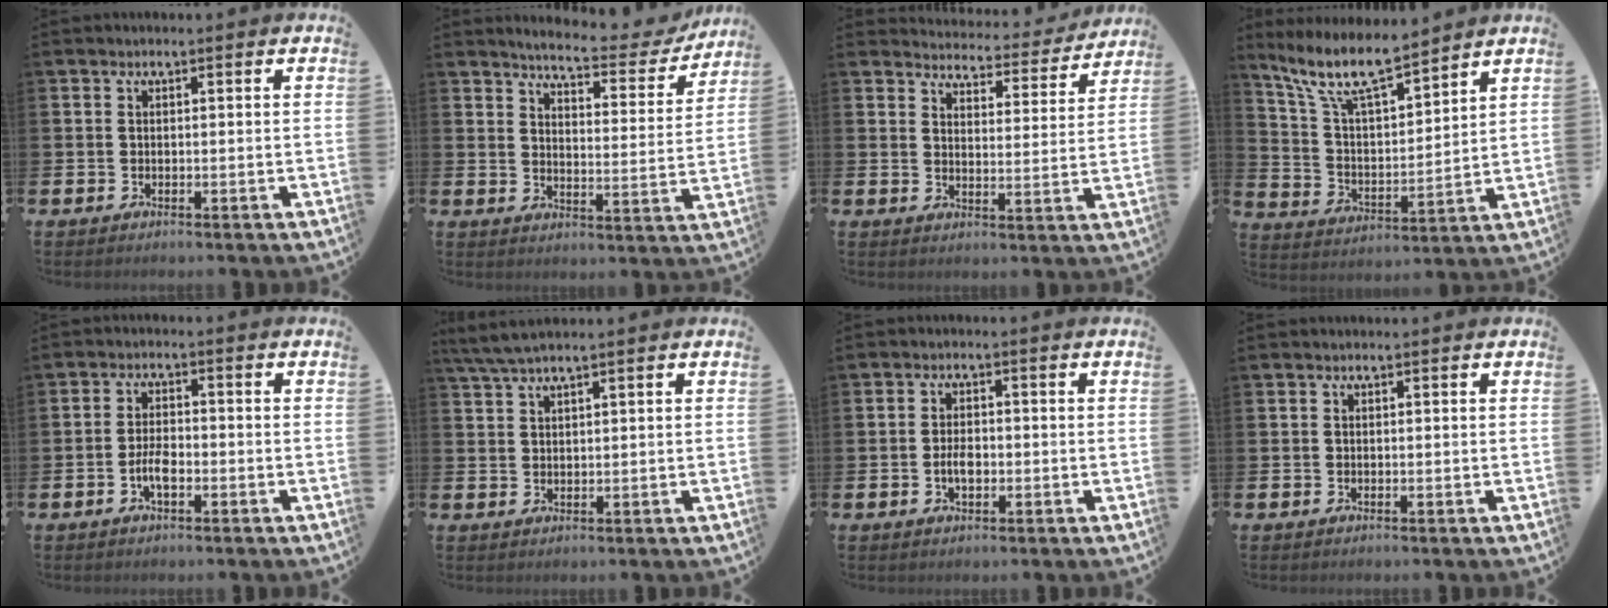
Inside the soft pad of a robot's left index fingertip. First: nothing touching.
{"total": 5.6, "force": [5.3, 0.7, 1.6], "torque": [-0.042, -0.040, 0.086]}
{"total": 4.2, "force": [4.1, 0.7, 0.3], "torque": [-0.014, -0.039, 0.065]}
{"total": 10.2, "force": [8.7, 2.0, 5.0], "torque": [-0.132, -0.041, 0.156]}
{"total": 3.2, "force": [-1.1, 1.3, 2.7], "torque": [-0.062, 0.005, -0.022]}
{"total": 3.3, "force": [2.8, 0.1, 1.8], "torque": [-0.044, -0.001, 0.052]}
{"total": 2.7, "force": [-0.5, 1.5, 2.2], "torque": [-0.032, -0.001, -0.012]}
{"total": 0.0}